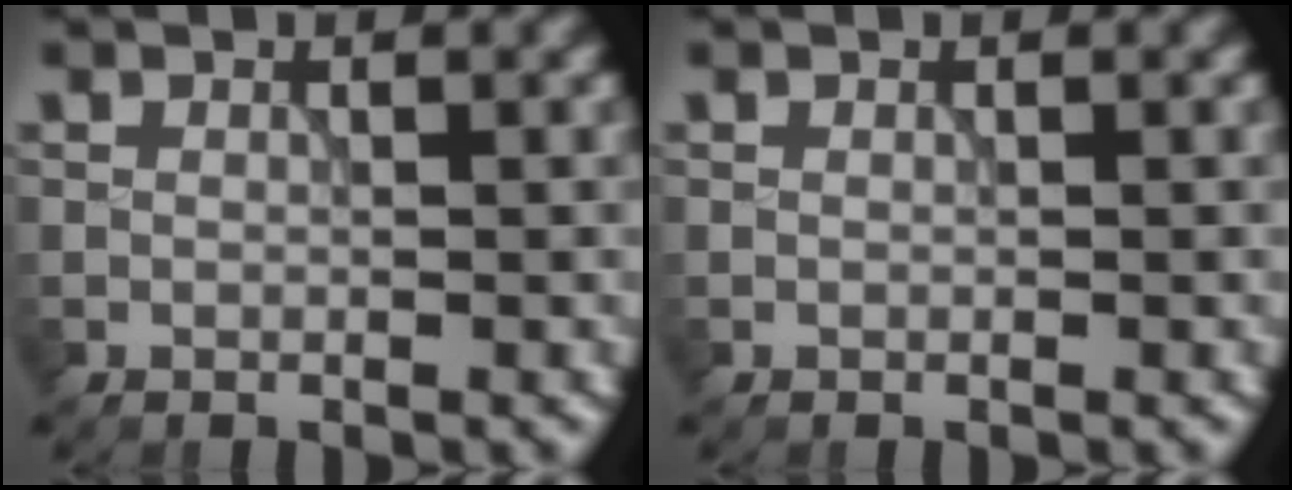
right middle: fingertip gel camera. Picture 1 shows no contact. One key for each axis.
{"total": 0.0}